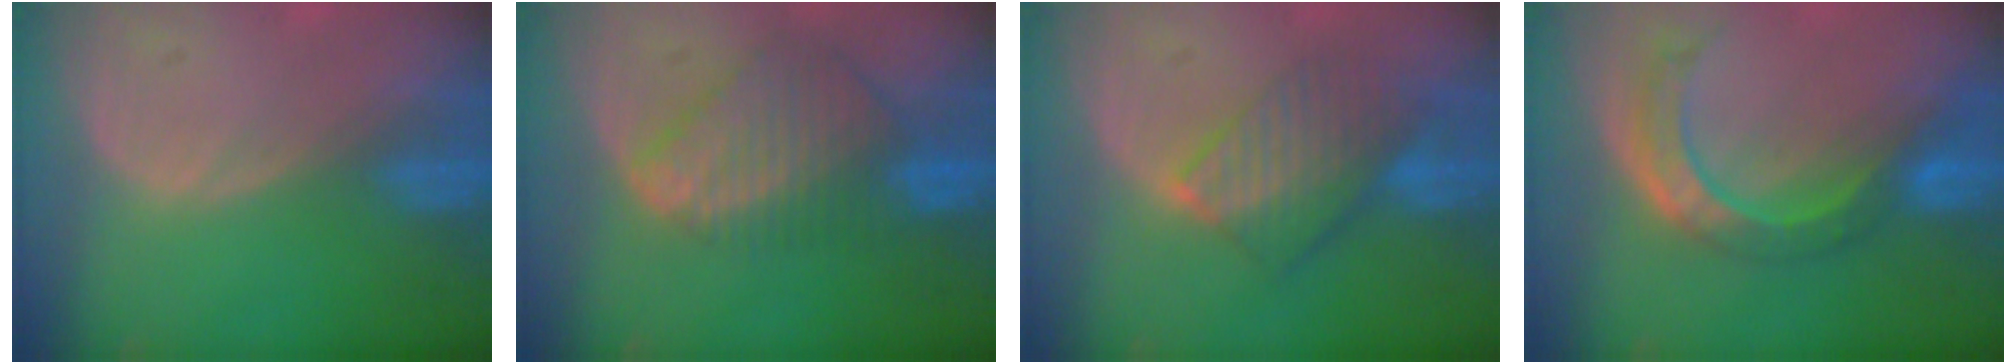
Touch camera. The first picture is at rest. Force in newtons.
{"total": 9.0, "press": 7.7, "slide": 4.6}
{"total": 7.7, "press": 7.2, "slide": 2.8}
{"total": 7.5, "press": 7.0, "slide": 2.7}